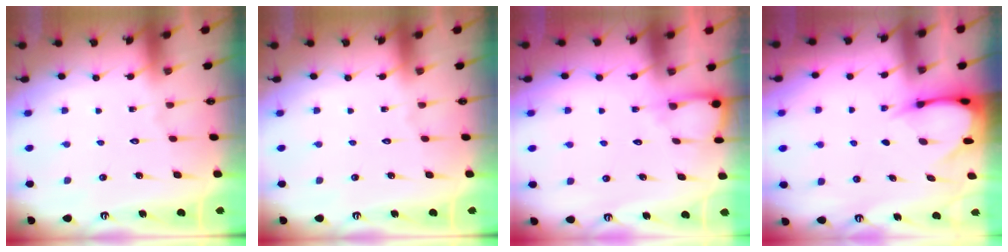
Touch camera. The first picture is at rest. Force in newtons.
{"total": 0.0}
{"total": 4.2, "press": 4.2, "slide": 0.2}
{"total": 3.7, "press": 3.6, "slide": 0.3}